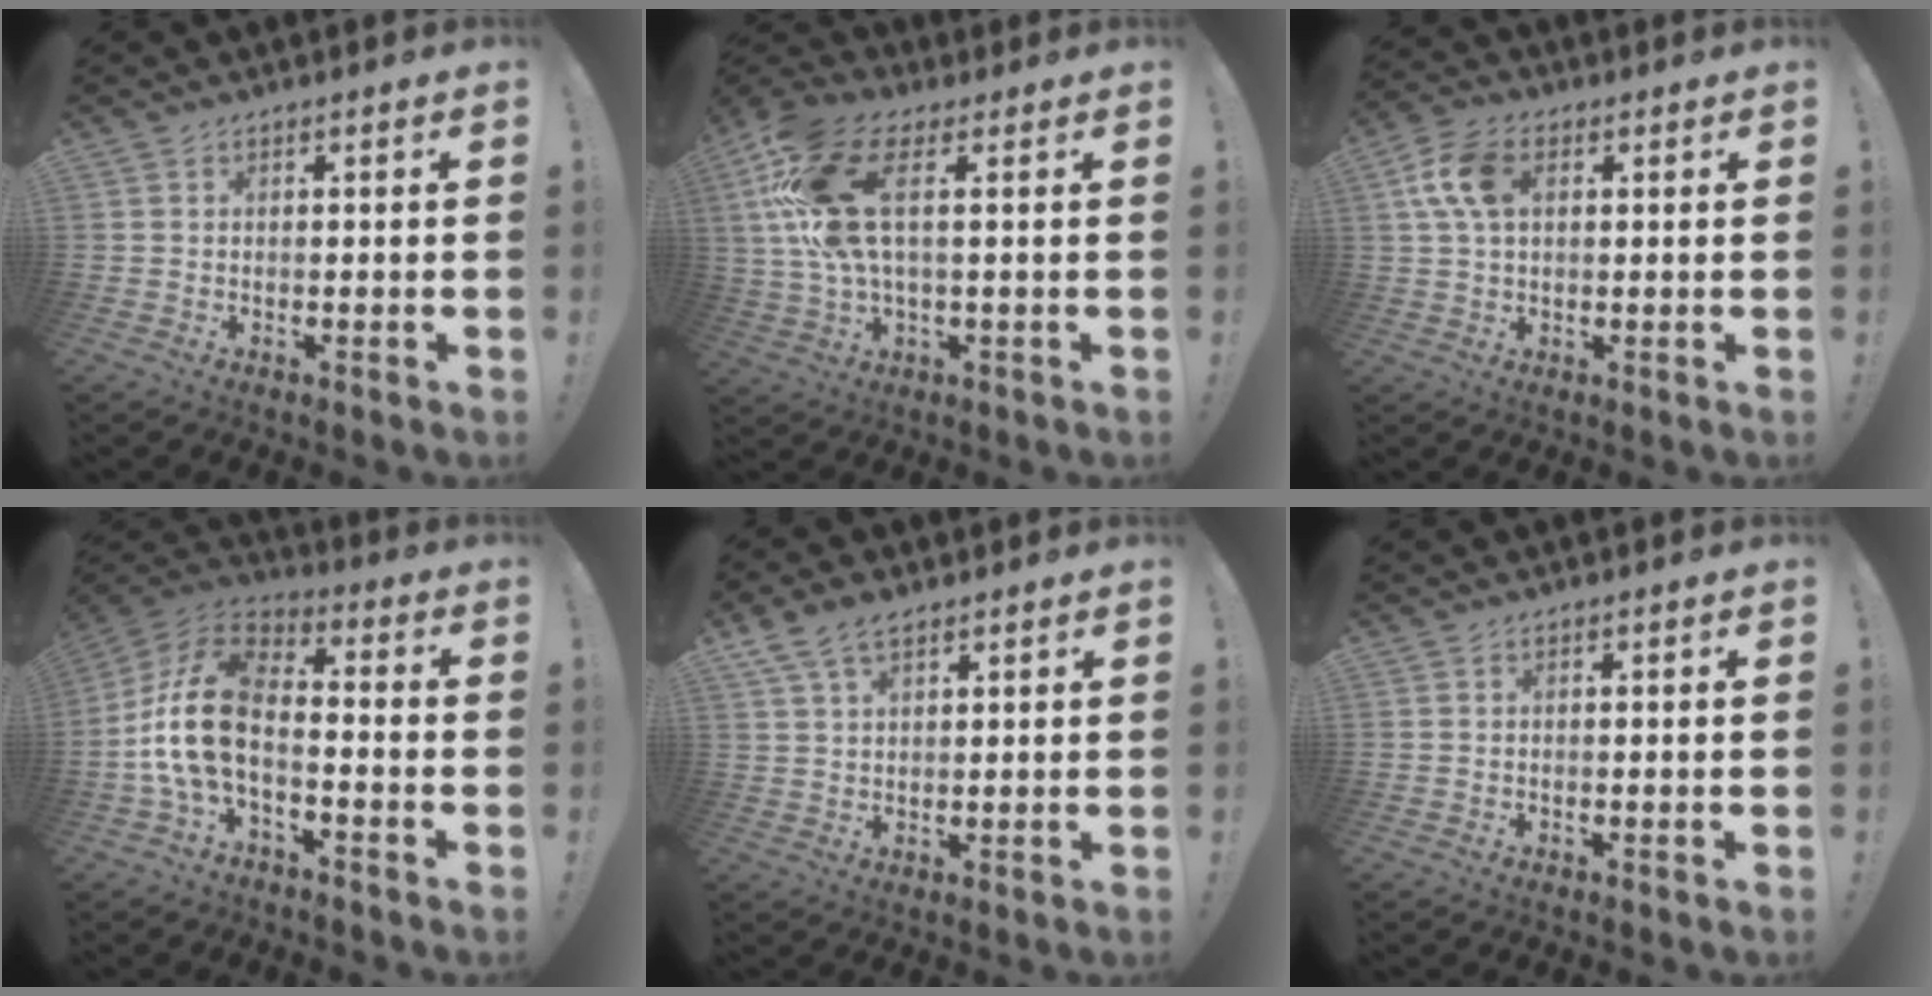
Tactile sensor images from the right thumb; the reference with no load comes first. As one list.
[{"total": 16.3, "force": [4.6, 7.0, 14.0], "torque": [-0.288, -0.011, 0.080]}, {"total": 10.7, "force": [2.6, 6.8, 7.9], "torque": [-0.149, 0.011, 0.053]}, {"total": 15.0, "force": [-2.9, 8.3, 12.2], "torque": [-0.250, 0.018, -0.041]}, {"total": 6.3, "force": [4.0, 3.1, 3.8], "torque": [-0.077, -0.006, 0.081]}, {"total": 0.0}]